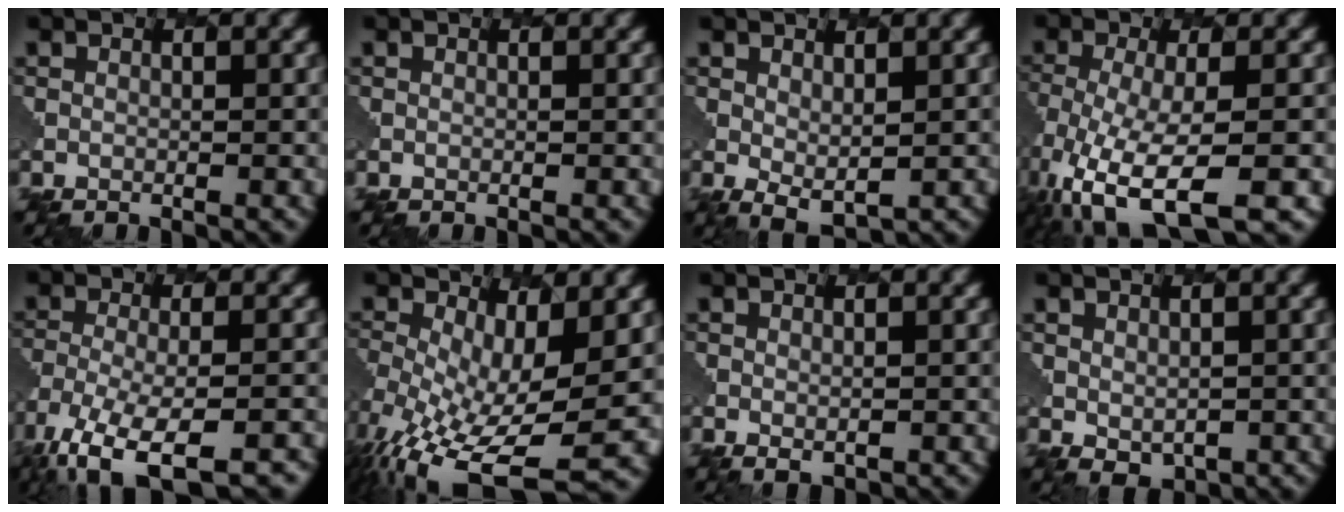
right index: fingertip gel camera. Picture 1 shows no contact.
{"total": 0.0}
{"total": 1.8, "force": [0.7, 1.0, 1.3], "torque": [-0.025, -0.007, 0.017]}
{"total": 10.0, "force": [-5.3, 3.4, 7.8], "torque": [-0.160, -0.024, -0.088]}
{"total": 11.4, "force": [-8.5, 3.7, 6.5], "torque": [-0.126, -0.034, -0.124]}
{"total": 12.2, "force": [-3.3, 5.1, 10.5], "torque": [-0.214, -0.035, -0.039]}
{"total": 0.6, "force": [0.1, 0.5, 0.3], "torque": [-0.003, -0.006, 0.005]}
{"total": 1.7, "force": [0.2, 1.4, 0.9], "torque": [-0.014, -0.011, 0.012]}